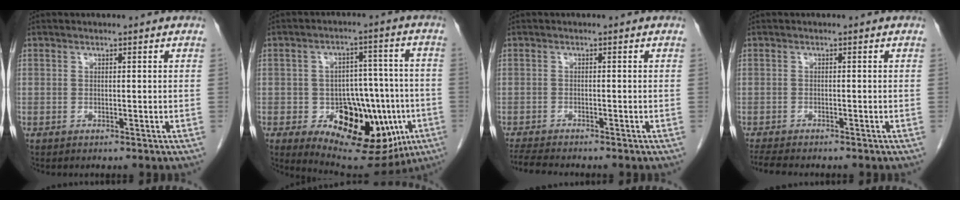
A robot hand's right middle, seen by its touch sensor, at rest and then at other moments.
{"total": 18.8, "force": [-6.8, 9.7, 14.7], "torque": [-0.190, 0.017, -0.078]}
{"total": 6.0, "force": [-5.4, 0.6, 2.5], "torque": [-0.045, -0.015, -0.088]}
{"total": 5.5, "force": [-4.8, 1.1, 2.5], "torque": [-0.046, -0.011, -0.075]}